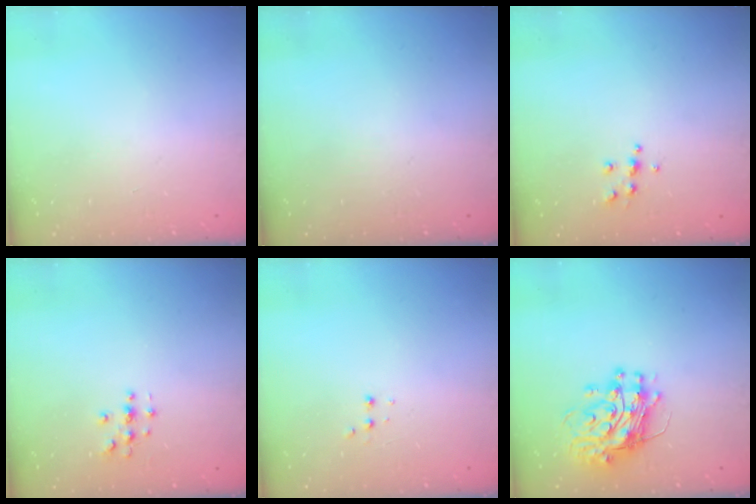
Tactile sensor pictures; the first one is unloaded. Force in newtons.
{"total": 0.0}
{"total": 5.5, "press": 5.4, "slide": 0.6}
{"total": 3.0, "press": 3.0, "slide": 0.3}
{"total": 2.5, "press": 2.4, "slide": 0.8}
{"total": 13.1, "press": 13.1, "slide": 1.3}